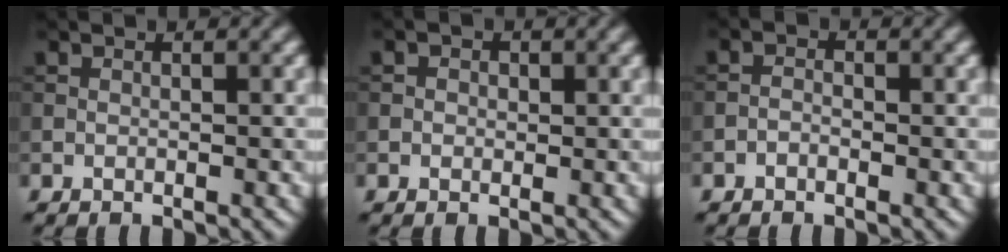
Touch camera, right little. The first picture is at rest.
{"total": 1.2, "force": [0.3, 1.0, 0.5], "torque": [-0.005, 0.000, -0.004]}
{"total": 0.9, "force": [-0.6, 0.5, 0.4], "torque": [-0.006, 0.002, -0.016]}